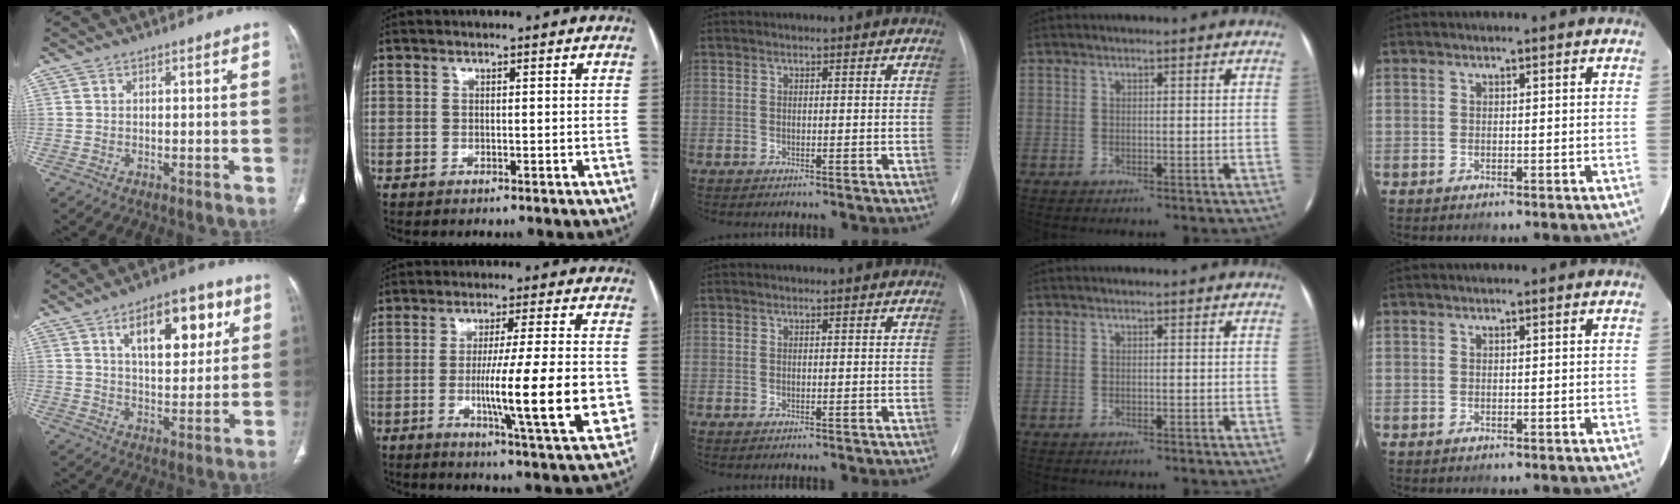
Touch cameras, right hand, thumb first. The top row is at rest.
{"thumb": {"total": 15.2, "force": [6.3, 7.4, 11.7], "torque": [-0.132, -0.015, 0.097]}, "index": {"total": 16.3, "force": [-2.7, 0.6, 16.0], "torque": [-0.224, -0.016, -0.040]}}